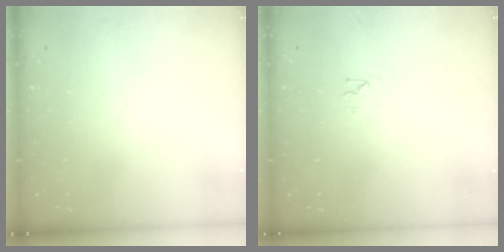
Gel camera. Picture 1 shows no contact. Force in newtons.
{"total": 3.3, "press": 3.3, "slide": 0.2}